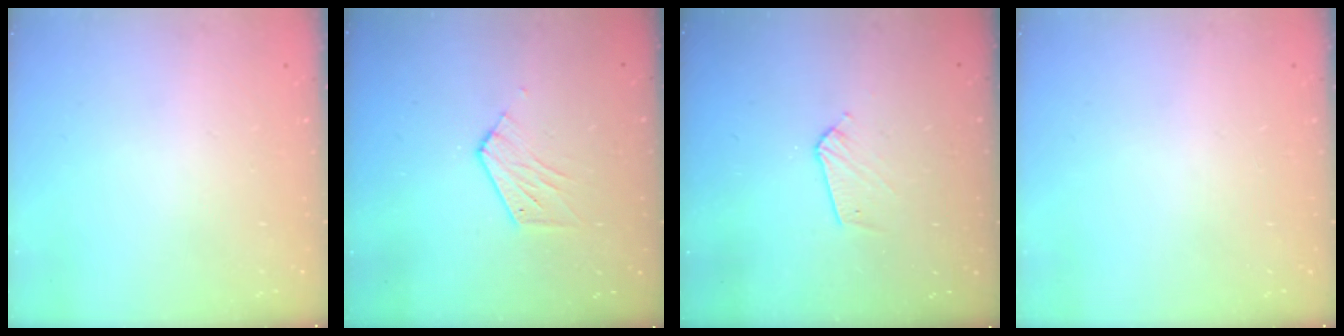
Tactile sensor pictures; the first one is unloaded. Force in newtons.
{"total": 6.0, "press": 5.9, "slide": 0.4}
{"total": 6.2, "press": 6.2, "slide": 0.6}
{"total": 0.0}